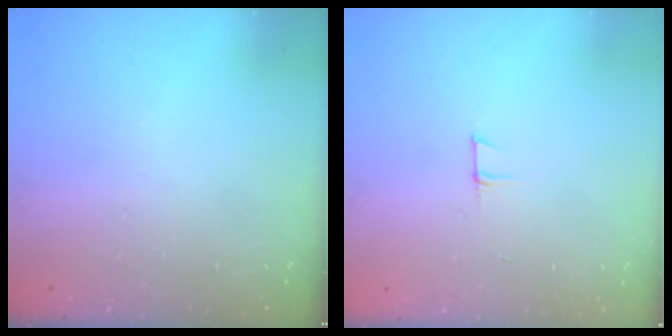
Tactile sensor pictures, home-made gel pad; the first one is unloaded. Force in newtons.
{"total": 3.9, "press": 3.9, "slide": 0.3}